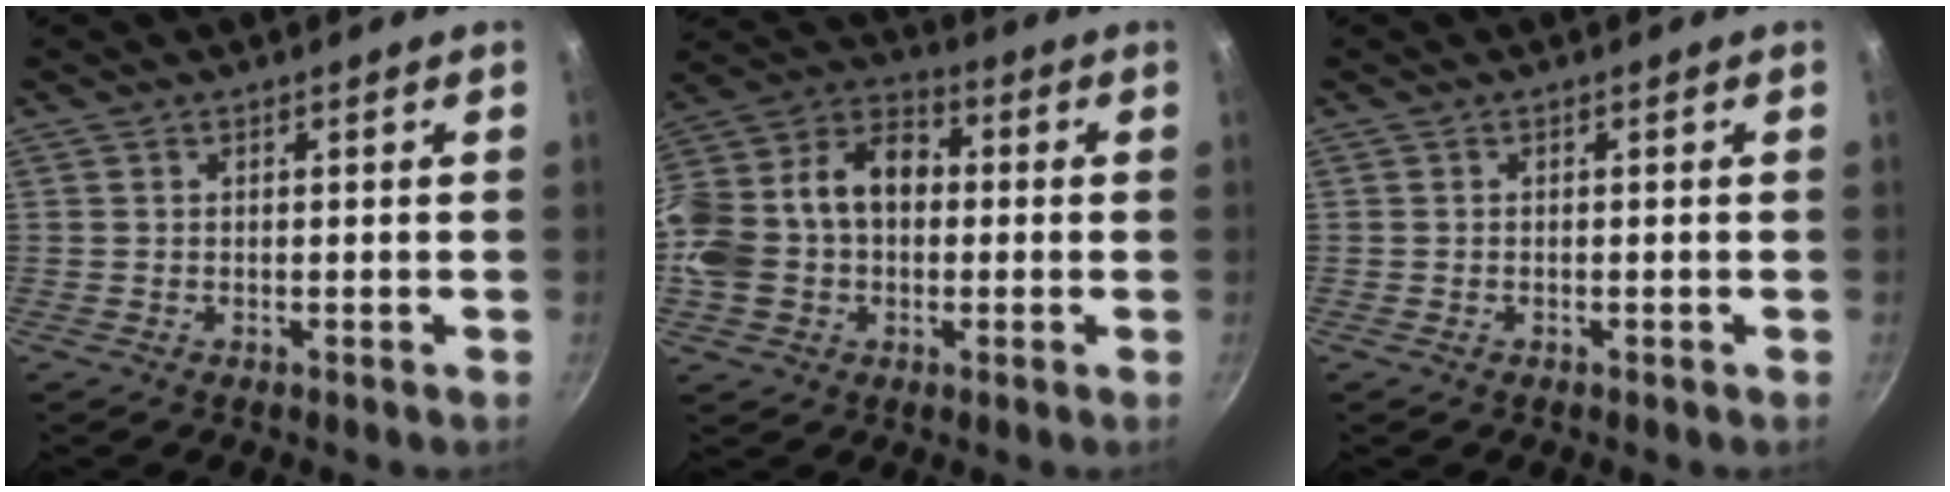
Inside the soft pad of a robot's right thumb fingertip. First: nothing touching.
{"total": 19.8, "force": [-0.4, 14.7, 13.2], "torque": [-0.238, 0.062, -0.018]}
{"total": 0.0}